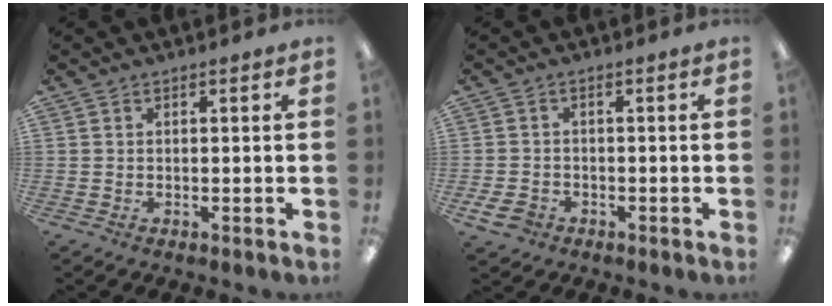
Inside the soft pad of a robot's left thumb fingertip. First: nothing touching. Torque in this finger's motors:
{"motor_torque": [-0.41, 0.48, 0.13, -0.26, 0.00]}